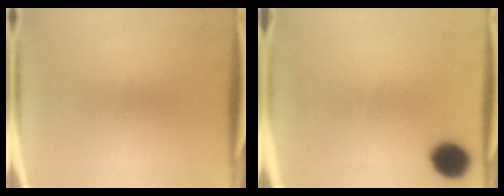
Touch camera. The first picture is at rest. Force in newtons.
{"total": 9.3}